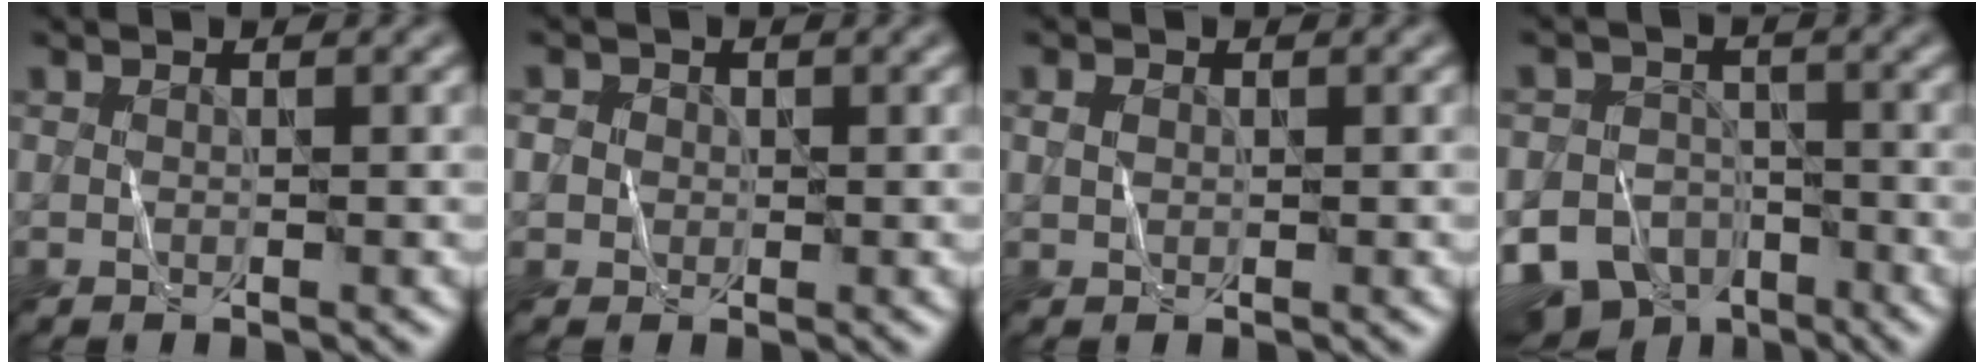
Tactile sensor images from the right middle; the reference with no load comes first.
{"total": 2.4, "force": [0.5, 2.2, 0.9], "torque": [-0.002, 0.011, -0.003]}
{"total": 1.0, "force": [0.2, 0.8, 0.5], "torque": [-0.011, 0.002, 0.003]}
{"total": 11.7, "force": [-7.5, 8.4, 3.2], "torque": [-0.046, -0.044, -0.130]}